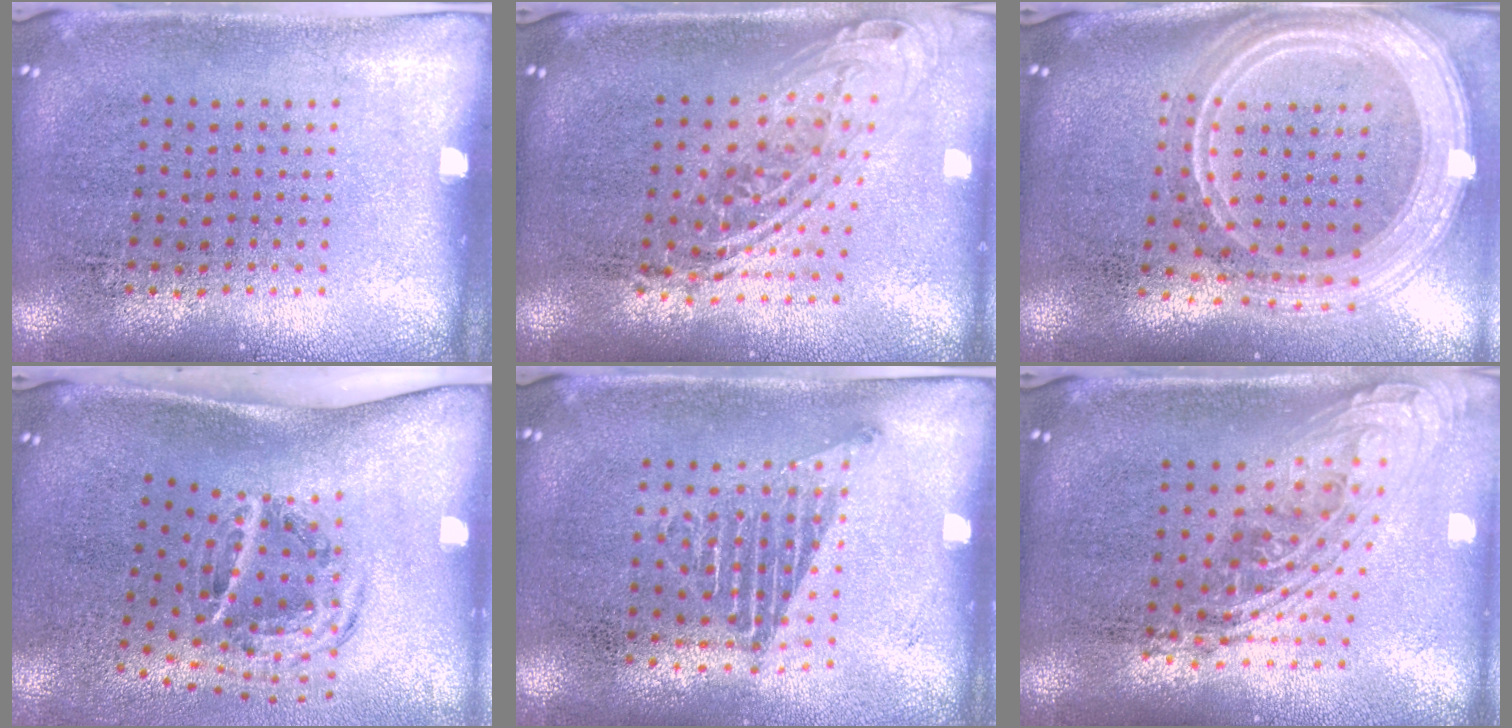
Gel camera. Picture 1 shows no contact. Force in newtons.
{"total": 2.0, "press": 1.5, "slide": 1.2}
{"total": 3.0, "press": 2.4, "slide": 1.8}
{"total": 1.9, "press": 1.2, "slide": 1.4}
{"total": 1.1, "press": 1.0, "slide": 0.6}
{"total": 2.1, "press": 1.6, "slide": 1.4}